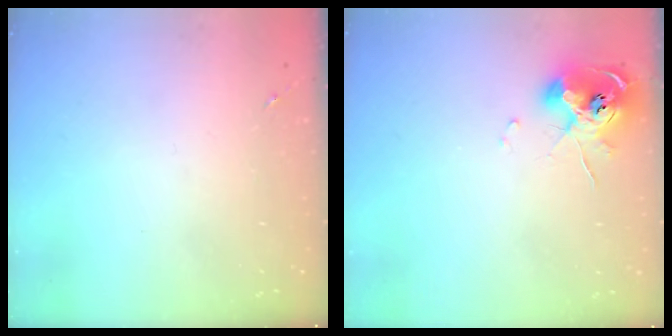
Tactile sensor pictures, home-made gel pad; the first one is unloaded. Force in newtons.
{"total": 10.7, "press": 10.7, "slide": 1.2}